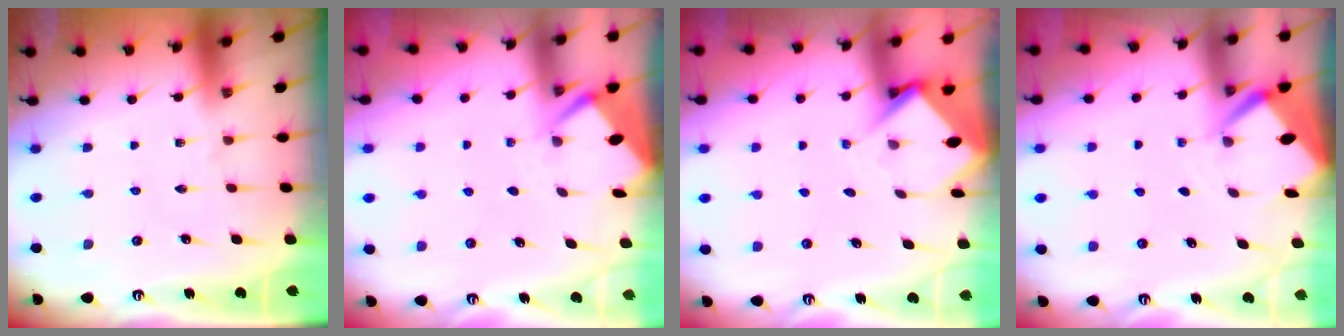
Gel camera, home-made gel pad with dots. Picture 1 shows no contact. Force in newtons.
{"total": 2.6, "press": 2.6, "slide": 0.4}
{"total": 3.8, "press": 3.8, "slide": 0.3}
{"total": 3.0, "press": 3.0, "slide": 0.3}